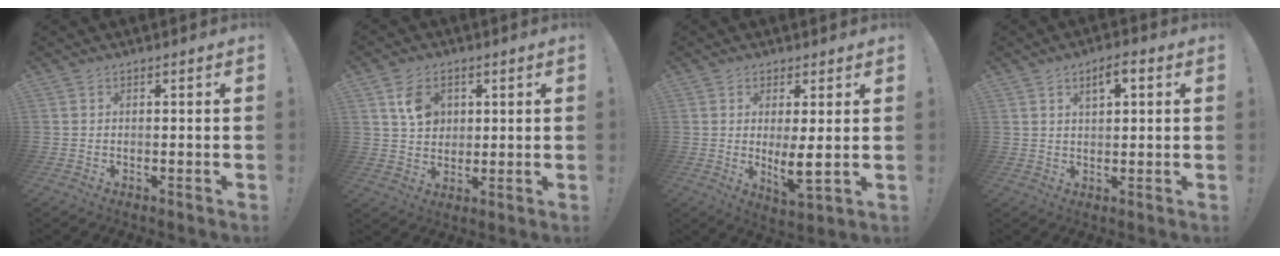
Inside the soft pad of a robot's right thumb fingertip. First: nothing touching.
{"total": 8.1, "force": [3.3, 6.2, 4.0], "torque": [-0.044, -0.008, 0.060]}
{"total": 6.8, "force": [1.0, 1.6, 6.6], "torque": [-0.098, -0.030, 0.018]}
{"total": 4.8, "force": [2.2, 1.9, 3.8], "torque": [-0.049, -0.008, 0.032]}